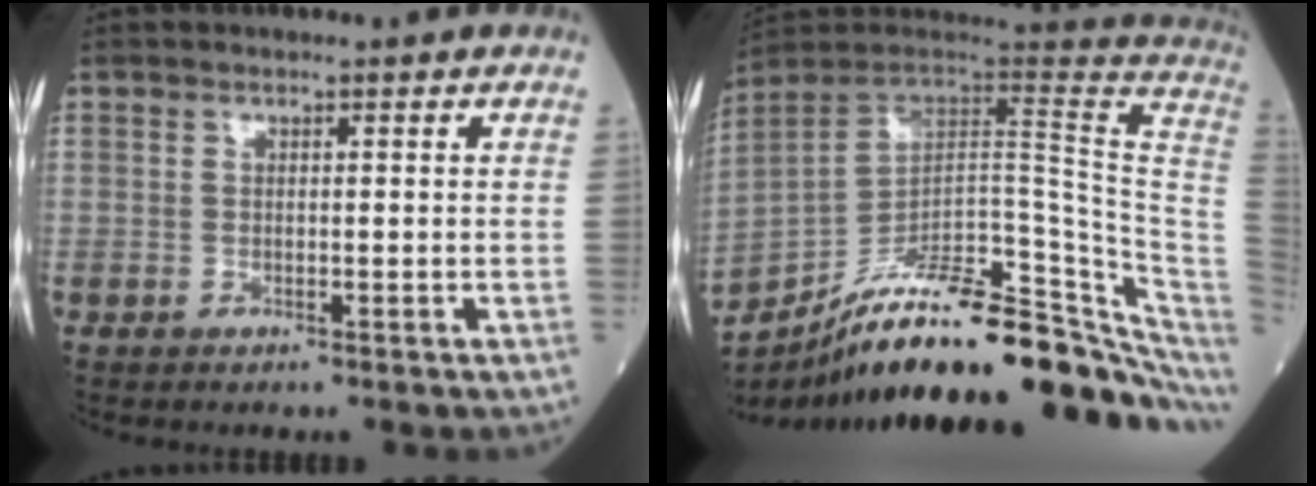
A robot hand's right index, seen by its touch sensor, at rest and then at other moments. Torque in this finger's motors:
{"motor_torque": [0.38, -1.76, 0.93, 0.21]}